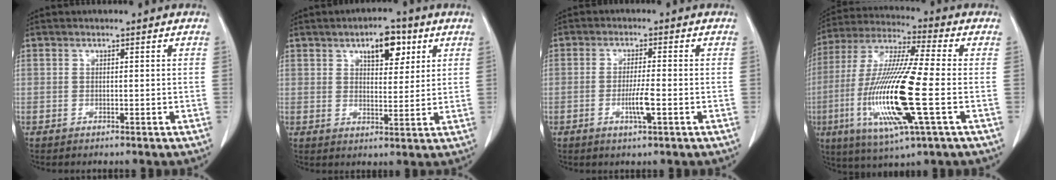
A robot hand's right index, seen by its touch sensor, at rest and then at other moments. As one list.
[{"total": 7.1, "force": [3.7, 3.2, 5.1], "torque": [-0.071, 0.008, 0.055]}, {"total": 4.0, "force": [-1.3, 0.1, 3.8], "torque": [-0.069, -0.005, -0.024]}, {"total": 18.7, "force": [-3.9, 1.3, 18.3], "torque": [-0.381, -0.016, -0.075]}]